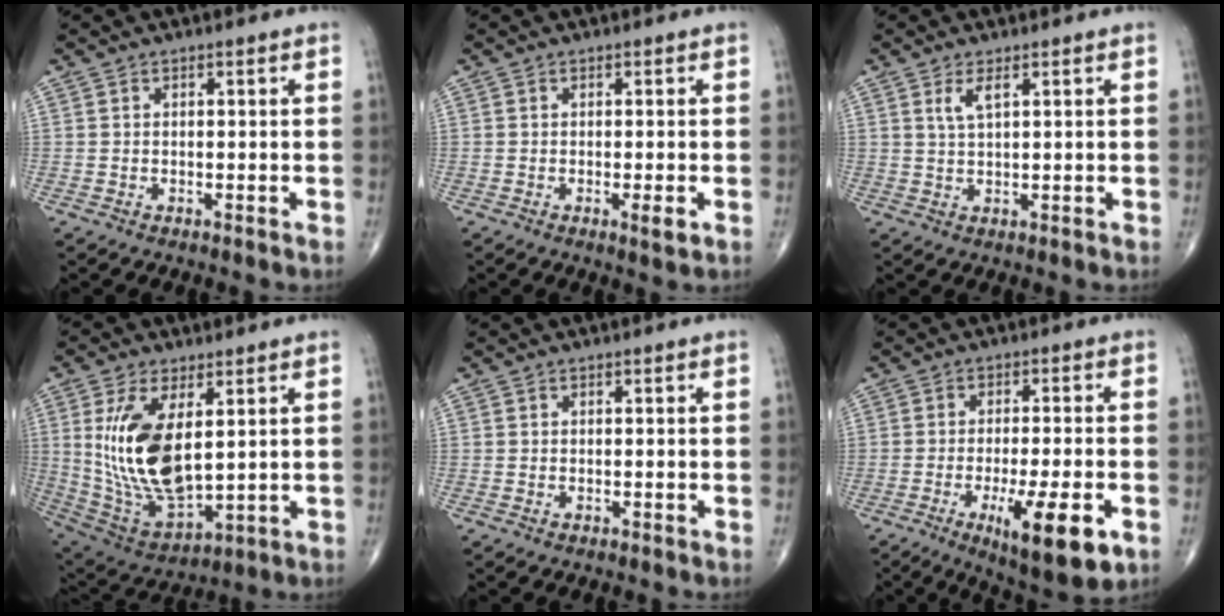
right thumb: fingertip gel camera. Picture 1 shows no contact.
{"total": 2.7, "force": [-0.8, 0.4, 2.5], "torque": [-0.038, -0.006, -0.012]}
{"total": 2.8, "force": [1.4, 0.8, 2.4], "torque": [-0.051, -0.003, 0.032]}
{"total": 17.3, "force": [3.4, 8.2, 14.8], "torque": [-0.285, -0.023, 0.086]}
{"total": 0.0}
{"total": 13.1, "force": [-5.0, 3.3, 11.7], "torque": [-0.178, -0.006, -0.068]}